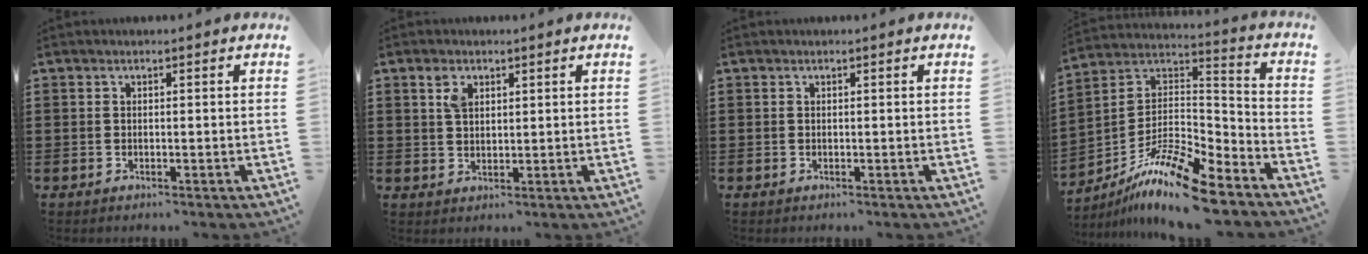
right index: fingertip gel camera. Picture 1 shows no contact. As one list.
[{"total": 2.9, "force": [1.5, 1.8, 1.8], "torque": [-0.041, 0.005, 0.028]}, {"total": 0.0}, {"total": 13.4, "force": [-10.3, 2.3, 8.2], "torque": [-0.154, 0.023, -0.196]}]